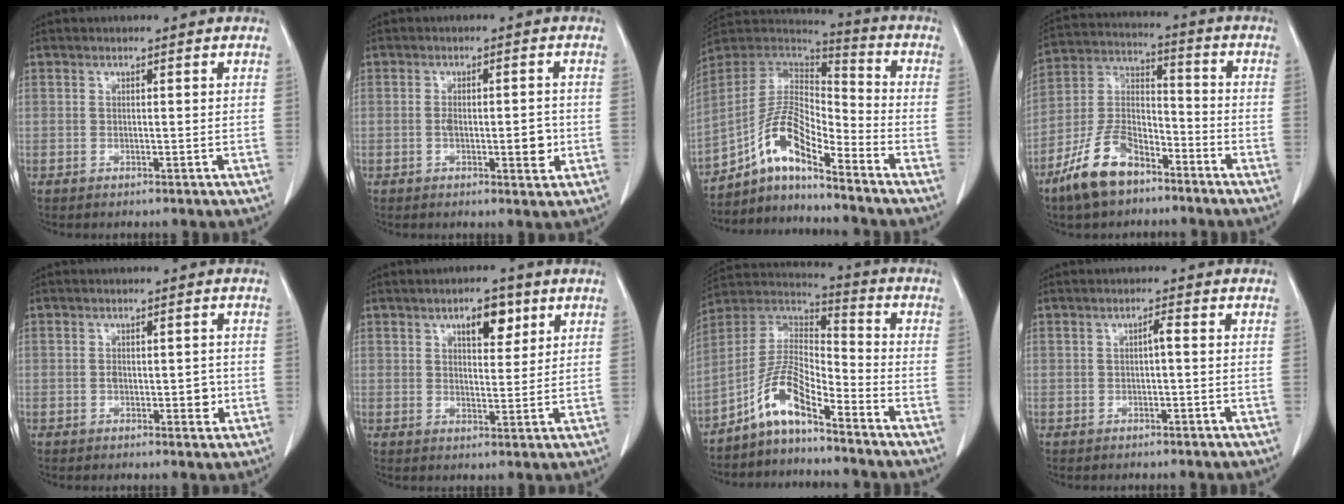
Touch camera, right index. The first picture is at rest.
{"total": 5.0, "force": [-1.0, 1.7, 4.6], "torque": [-0.069, 0.000, -0.010]}
{"total": 11.3, "force": [-7.7, 2.6, 7.9], "torque": [-0.158, 0.028, -0.141]}
{"total": 12.4, "force": [-8.3, 5.7, 7.2], "torque": [-0.154, 0.006, -0.163]}
{"total": 3.1, "force": [-0.7, 1.6, 2.6], "torque": [-0.032, 0.004, -0.004]}
{"total": 5.2, "force": [2.7, 2.3, 3.8], "torque": [-0.058, 0.003, 0.042]}
{"total": 9.1, "force": [-6.4, 2.1, 6.2], "torque": [-0.133, 0.025, -0.125]}
{"total": 1.2, "force": [-0.1, 0.2, 1.2], "torque": [-0.019, 0.004, -0.002]}